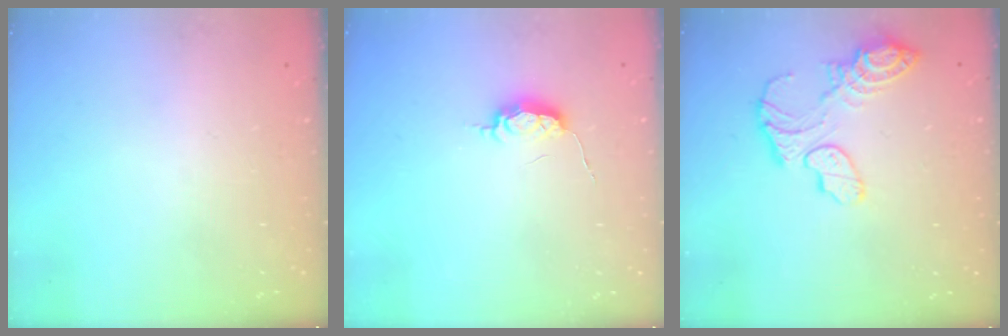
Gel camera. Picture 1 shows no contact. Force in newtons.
{"total": 5.3, "press": 5.3, "slide": 0.7}
{"total": 12.7, "press": 12.6, "slide": 1.2}